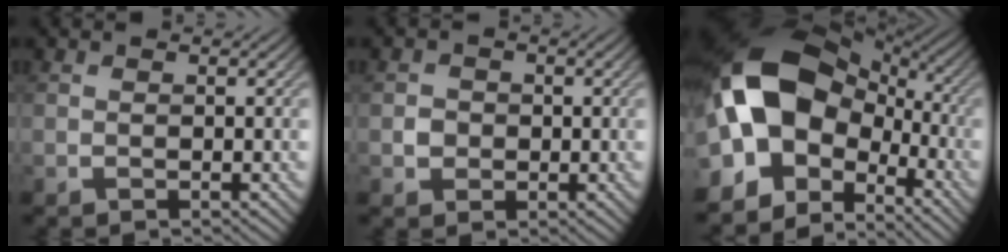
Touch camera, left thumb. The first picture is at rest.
{"total": 1.9, "force": [-0.2, 1.8, 0.5], "torque": [-0.006, -0.003, -0.007]}
{"total": 17.6, "force": [-0.9, 12.1, 12.7], "torque": [-0.270, -0.001, -0.022]}